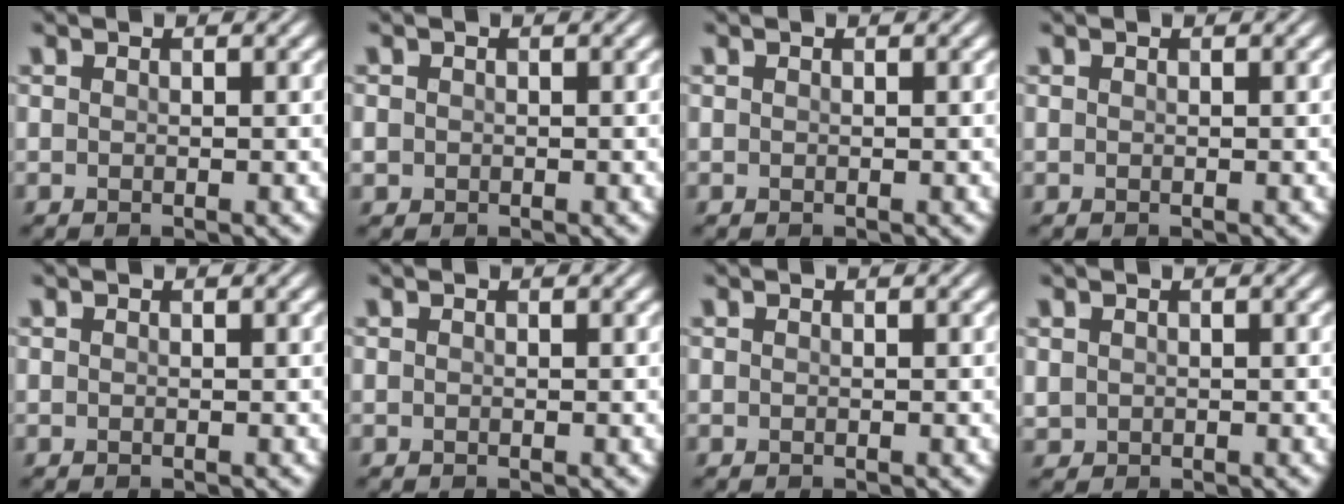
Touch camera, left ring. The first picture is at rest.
{"total": 0.8, "force": [-0.1, 0.8, 0.2], "torque": [-0.001, -0.003, -0.004]}
{"total": 0.0}
{"total": 0.0}
{"total": 0.0}
{"total": 0.0}
{"total": 0.0}
{"total": 0.8, "force": [0.3, 0.7, 0.2], "torque": [-0.003, -0.001, 0.007]}